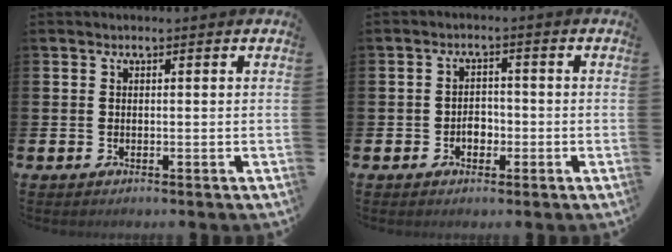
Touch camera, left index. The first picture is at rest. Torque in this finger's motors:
{"motor_torque": [0.02, 0.09, 0.03, 0.01]}